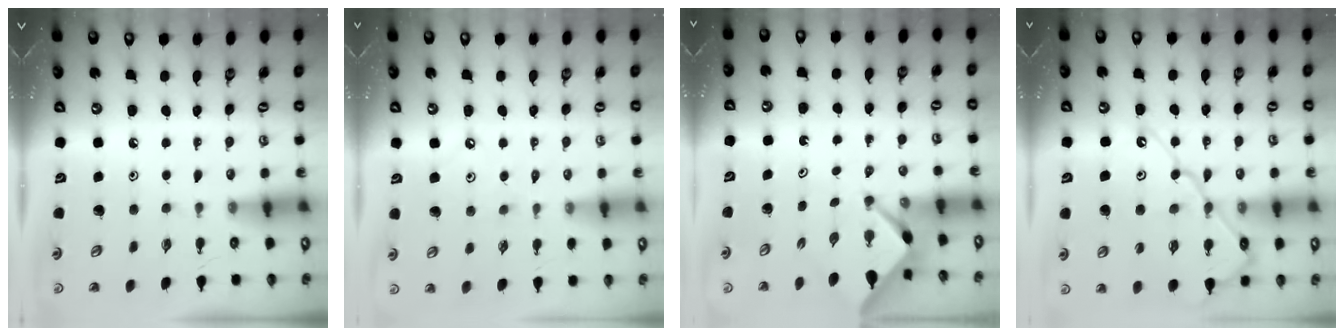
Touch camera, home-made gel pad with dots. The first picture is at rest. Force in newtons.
{"total": 3.8, "press": 3.8, "slide": 0.6}
{"total": 2.6, "press": 2.6, "slide": 0.3}
{"total": 14.2, "press": 14.1, "slide": 1.3}